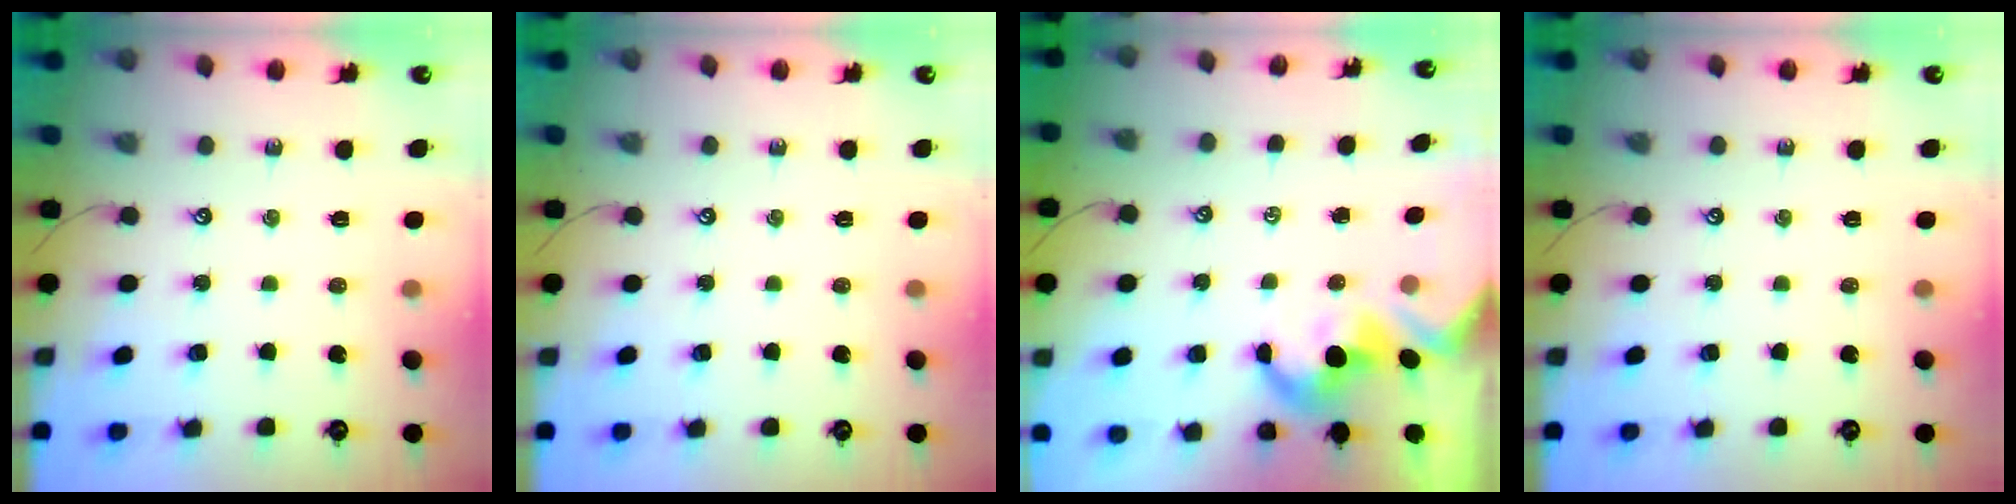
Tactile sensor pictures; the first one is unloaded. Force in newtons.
{"total": 0.0}
{"total": 1.7, "press": 1.4, "slide": 0.9}
{"total": 0.0}